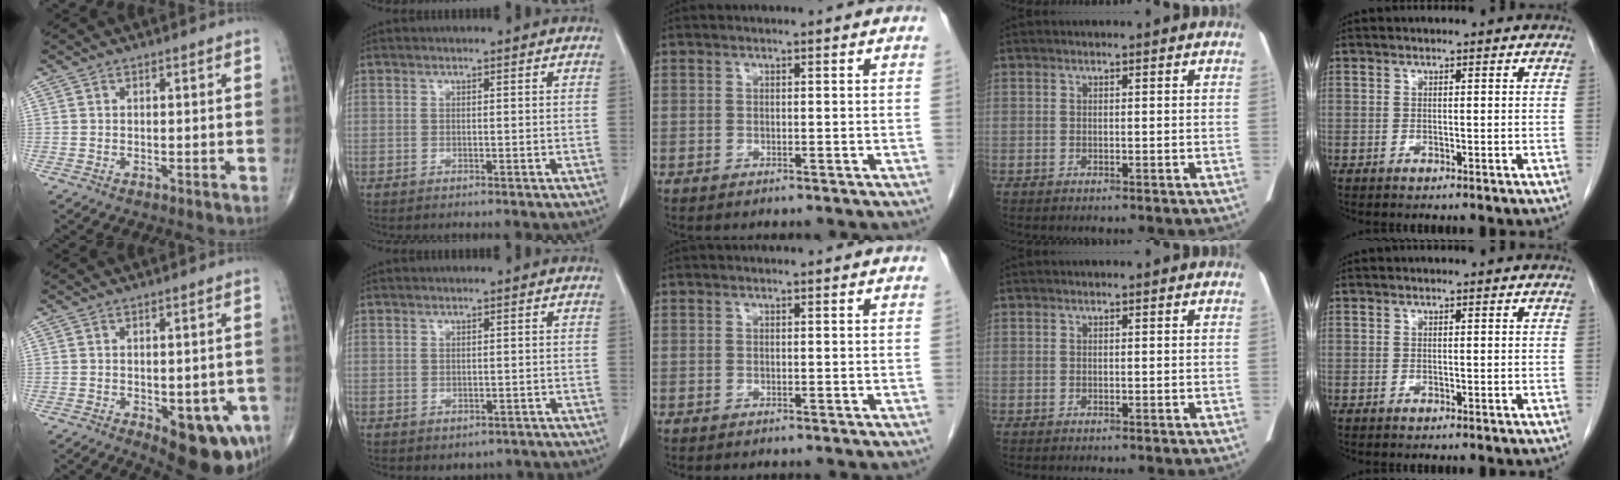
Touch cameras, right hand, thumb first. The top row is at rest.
{"thumb": {"total": 12.7, "force": [-4.9, 5.8, 10.2], "torque": [-0.105, 0.002, -0.051]}, "index": {"total": 3.5, "force": [-2.4, 2.4, 0.8], "torque": [-0.001, 0.010, -0.028]}}